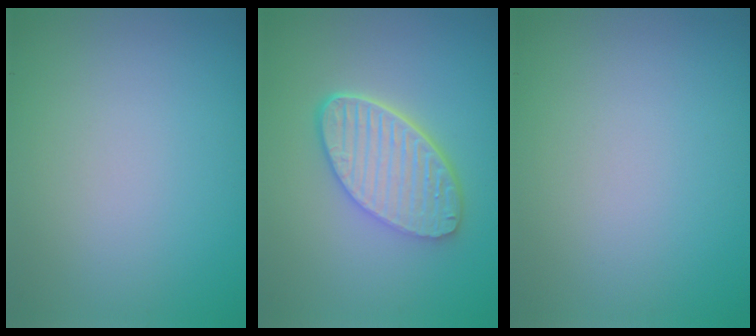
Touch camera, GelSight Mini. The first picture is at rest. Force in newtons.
{"total": 5.6, "press": 4.4, "slide": 3.5}
{"total": 0.0}